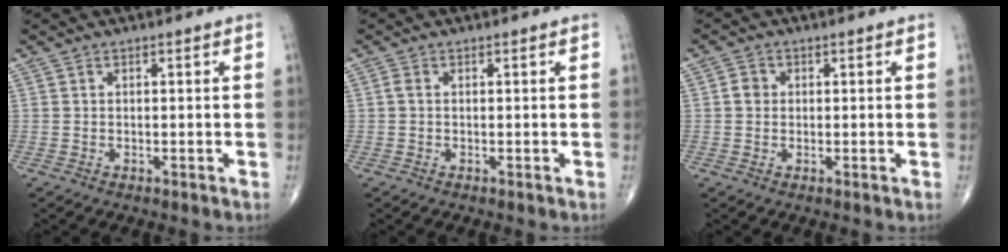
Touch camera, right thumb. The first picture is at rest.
{"total": 0.8, "force": [0.0, 0.5, 0.6], "torque": [-0.013, -0.001, -0.004]}
{"total": 2.1, "force": [0.1, 1.9, 0.9], "torque": [-0.007, 0.004, -0.001]}